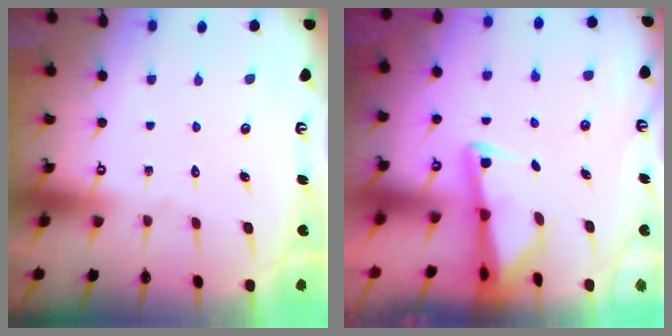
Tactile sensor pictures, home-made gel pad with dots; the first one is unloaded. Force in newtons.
{"total": 2.3, "press": 2.3, "slide": 0.5}